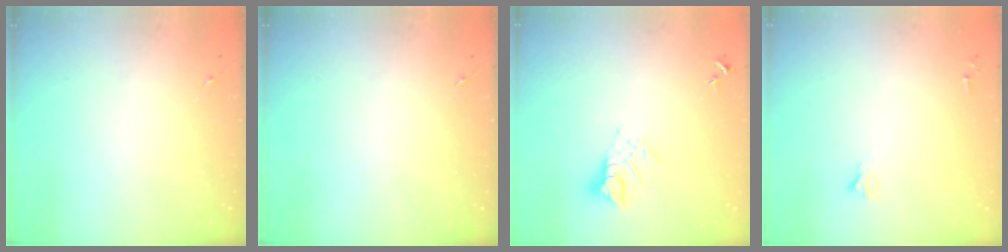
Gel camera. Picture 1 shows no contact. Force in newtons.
{"total": 0.0}
{"total": 7.9, "press": 7.9, "slide": 0.5}
{"total": 2.0, "press": 2.0, "slide": 0.2}